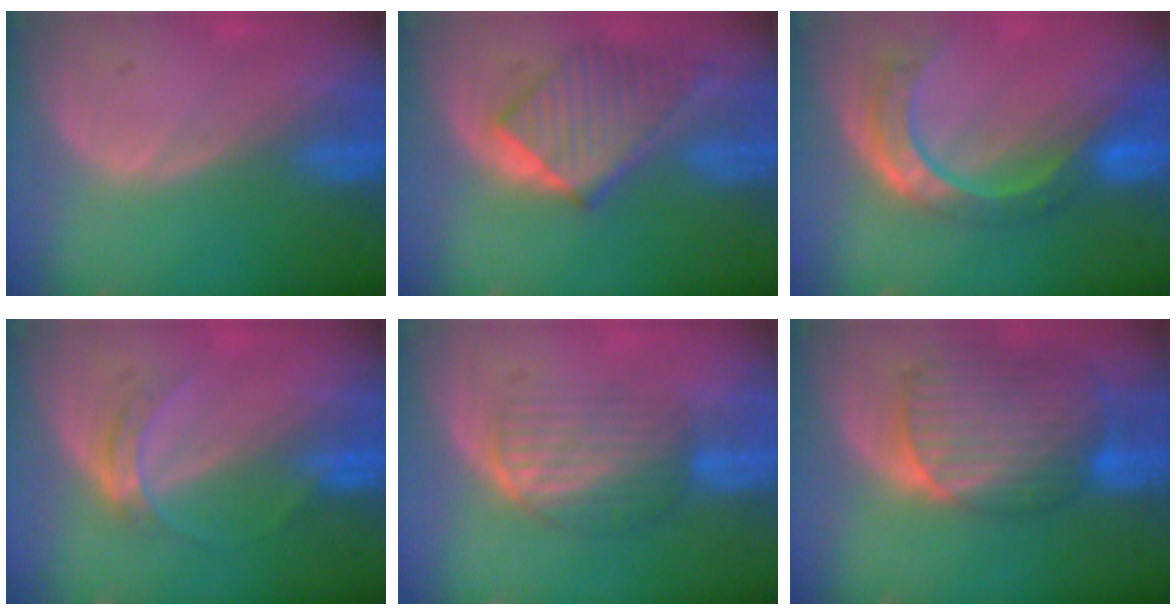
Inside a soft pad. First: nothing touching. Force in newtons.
{"total": 7.6, "press": 7.5, "slide": 1.1}
{"total": 8.7, "press": 7.2, "slide": 4.9}
{"total": 3.5, "press": 3.2, "slide": 1.5}
{"total": 5.8, "press": 5.6, "slide": 1.7}
{"total": 10.7, "press": 9.1, "slide": 5.6}